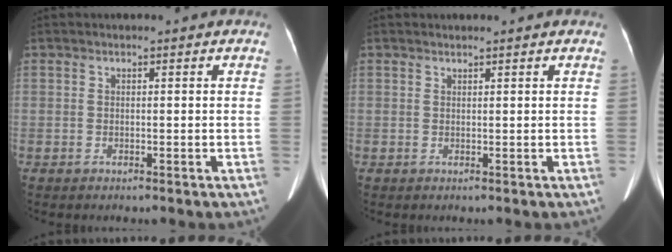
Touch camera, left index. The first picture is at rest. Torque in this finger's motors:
{"motor_torque": [-0.05, -0.04, 0.01, -0.01]}